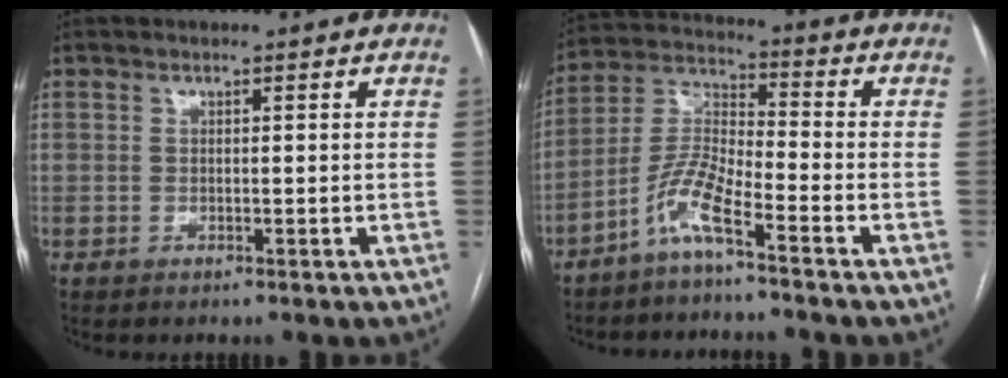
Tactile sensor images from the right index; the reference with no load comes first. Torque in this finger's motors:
{"motor_torque": [0.89, -0.78, 0.18, 0.06]}